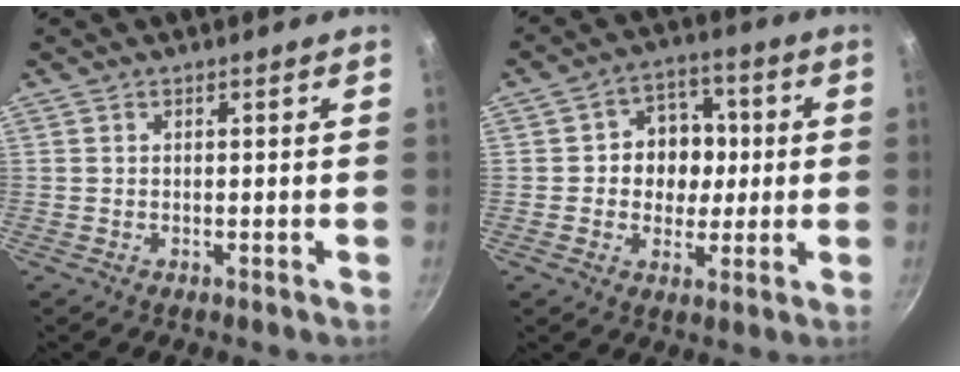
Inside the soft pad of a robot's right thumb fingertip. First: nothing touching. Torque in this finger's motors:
{"motor_torque": [-0.30, 0.54, 0.40, 0.34, 0.13]}